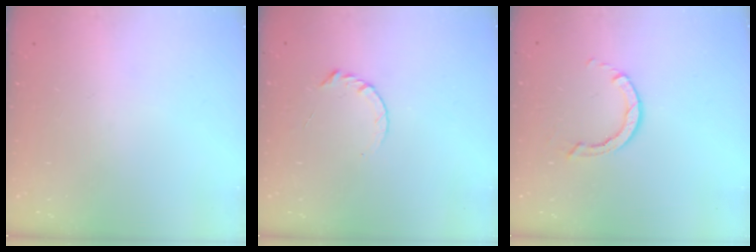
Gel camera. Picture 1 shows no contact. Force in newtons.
{"total": 3.7, "press": 3.6, "slide": 0.4}
{"total": 2.8, "press": 2.8, "slide": 0.3}